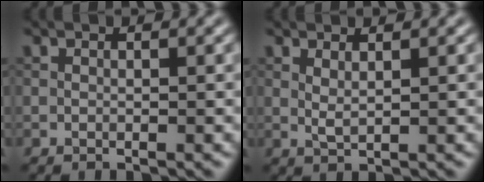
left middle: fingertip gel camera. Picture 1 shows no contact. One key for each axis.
{"total": 1.1, "fx": 0.7, "fy": 0.2, "fz": 0.8, "tx": -0.022, "ty": -0.002, "tz": 0.015}